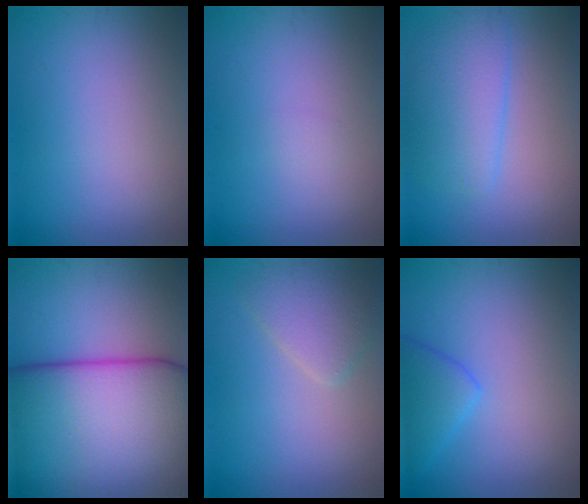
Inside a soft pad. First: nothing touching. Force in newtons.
{"total": 0.5, "press": 0.5, "slide": 0.1}
{"total": 4.8, "press": 4.8, "slide": 0.1}
{"total": 23.4, "press": 23.4, "slide": 0.7}
{"total": 3.0, "press": 3.0, "slide": 0.2}
{"total": 2.8, "press": 2.8, "slide": 0.2}